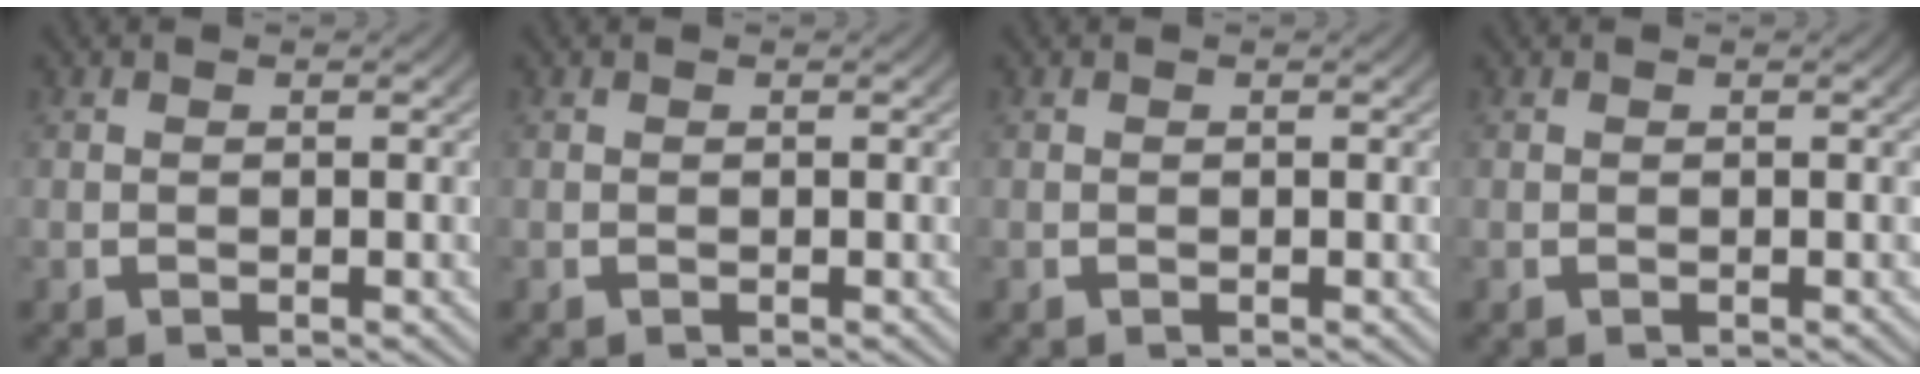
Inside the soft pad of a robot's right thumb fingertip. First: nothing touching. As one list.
[{"total": 0.0}, {"total": 0.0}, {"total": 0.0}]